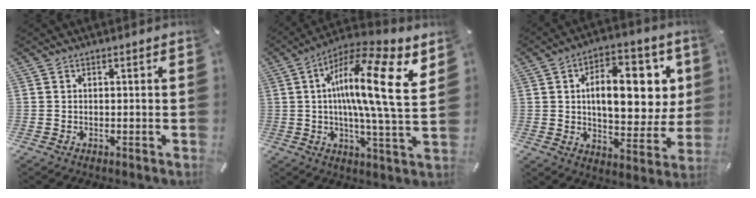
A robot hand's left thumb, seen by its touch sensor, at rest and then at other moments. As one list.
[{"total": 18.8, "force": [4.9, 3.4, 17.9], "torque": [-0.305, -0.025, 0.061]}, {"total": 17.3, "force": [4.2, 9.4, 13.8], "torque": [-0.184, -0.007, 0.068]}]